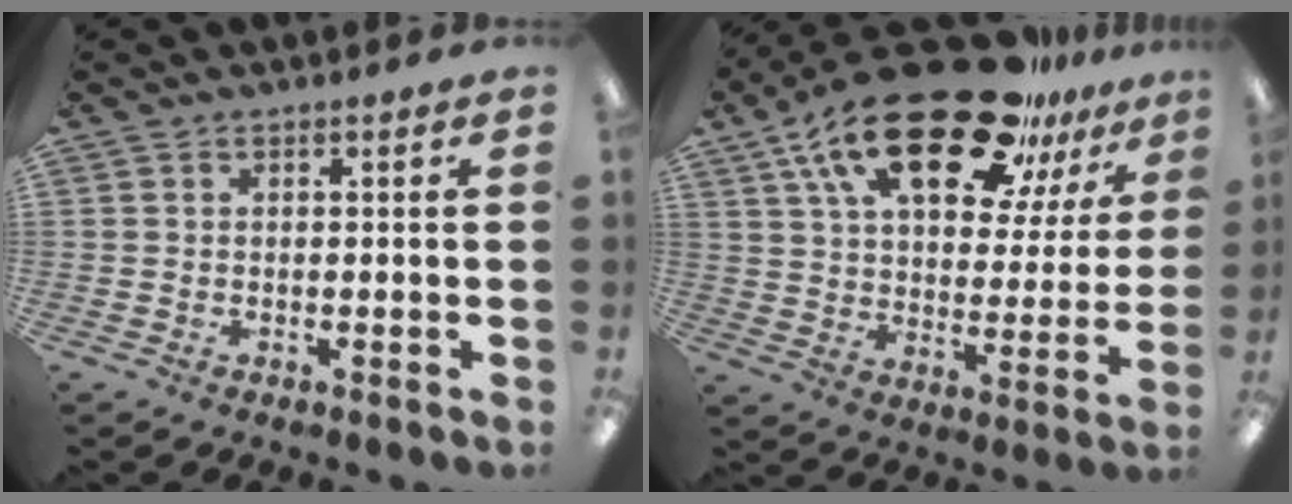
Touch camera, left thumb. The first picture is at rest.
{"total": 25.6, "force": [17.1, 10.4, 16.0], "torque": [-0.275, -0.096, 0.293]}